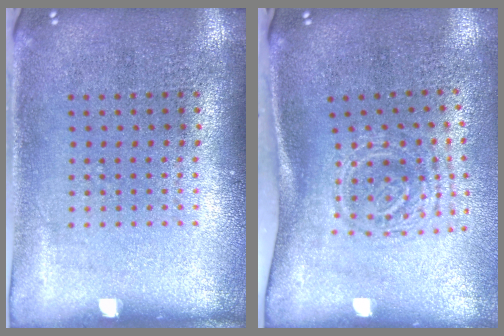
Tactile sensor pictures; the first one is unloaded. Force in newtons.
{"total": 1.8, "press": 1.3, "slide": 1.3}